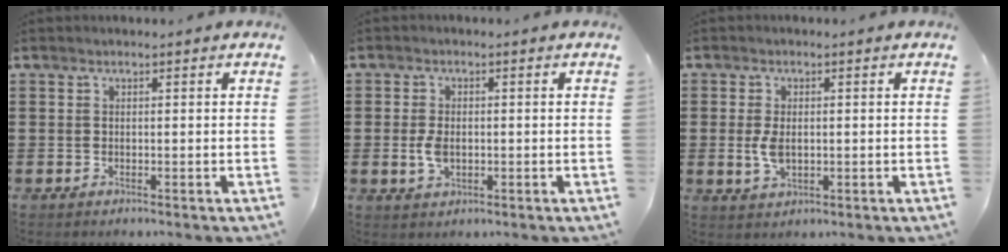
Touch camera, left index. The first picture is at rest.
{"total": 3.4, "force": [-0.3, 1.9, 2.8], "torque": [-0.075, -0.005, -0.011]}
{"total": 3.8, "force": [0.0, 2.1, 3.2], "torque": [-0.084, -0.004, -0.007]}